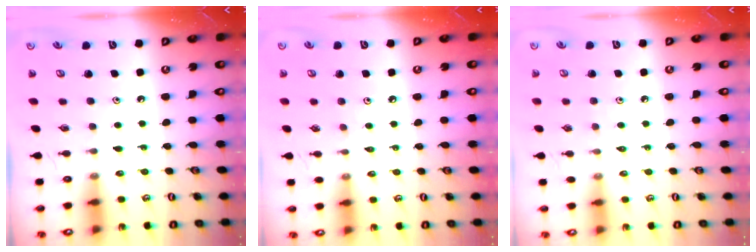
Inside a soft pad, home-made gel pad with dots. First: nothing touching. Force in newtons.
{"total": 2.9, "press": 2.9, "slide": 0.6}
{"total": 4.1, "press": 4.1, "slide": 0.7}